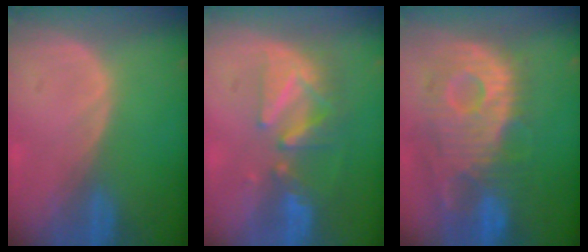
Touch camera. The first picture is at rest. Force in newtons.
{"total": 8.1, "press": 7.5, "slide": 3.2}
{"total": 11.8, "press": 10.6, "slide": 5.2}